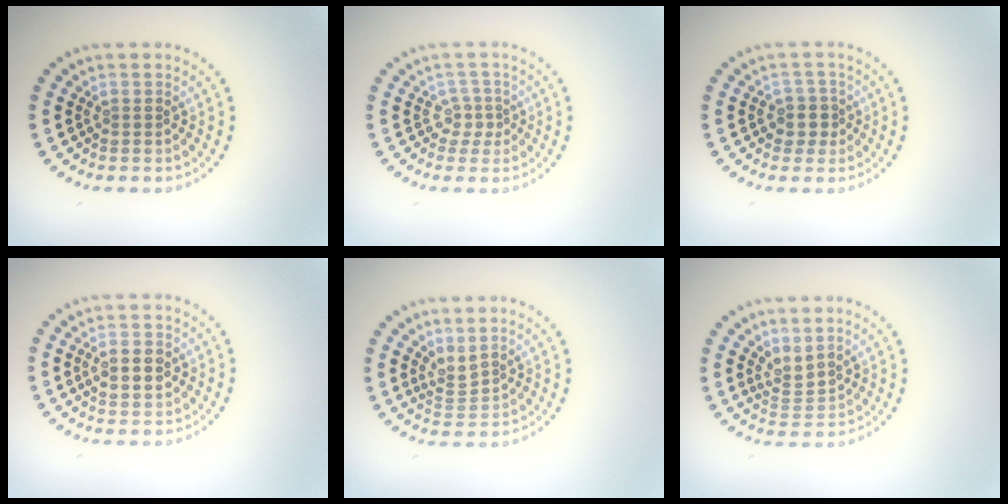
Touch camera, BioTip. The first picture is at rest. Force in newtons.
{"total": 2.0, "press": 1.4, "slide": 1.4}
{"total": 2.1, "press": 1.9, "slide": 1.0}
{"total": 3.2, "press": 3.2, "slide": 0.1}
{"total": 1.9, "press": 1.3, "slide": 1.4}
{"total": 2.3, "press": 1.5, "slide": 1.7}